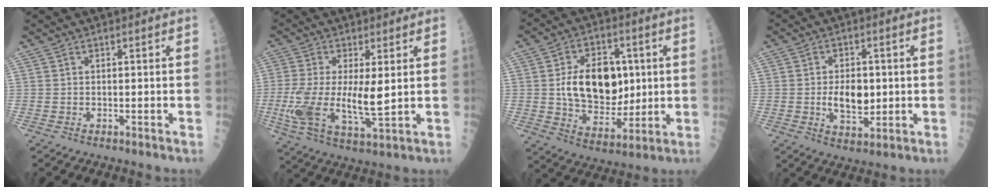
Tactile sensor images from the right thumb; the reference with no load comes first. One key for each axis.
{"total": 12.6, "fx": -0.1, "fy": 4.4, "fz": 11.8, "tx": -0.254, "ty": -0.019, "tz": 0.003}
{"total": 15.8, "fx": 1.9, "fy": 10.6, "fz": 11.6, "tx": -0.133, "ty": -0.004, "tz": 0.039}
{"total": 7.3, "fx": -0.2, "fy": 4.4, "fz": 5.8, "tx": -0.076, "ty": -0.005, "tz": 0.001}